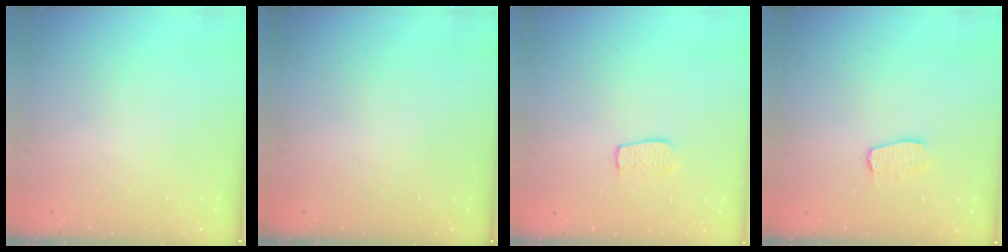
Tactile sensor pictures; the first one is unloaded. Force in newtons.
{"total": 0.0}
{"total": 5.6, "press": 5.6, "slide": 0.2}
{"total": 6.1, "press": 6.1, "slide": 0.2}